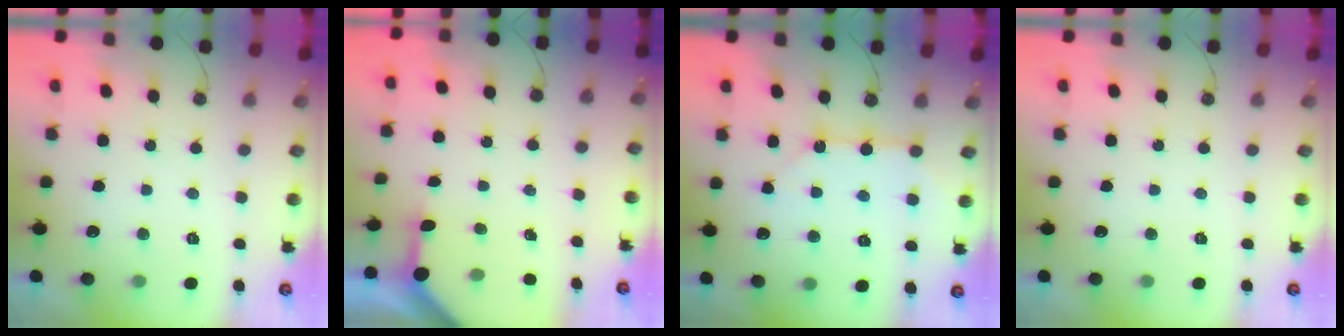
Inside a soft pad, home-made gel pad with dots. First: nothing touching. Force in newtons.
{"total": 3.1, "press": 3.1, "slide": 0.4}
{"total": 8.5, "press": 8.5, "slide": 0.8}
{"total": 0.0}